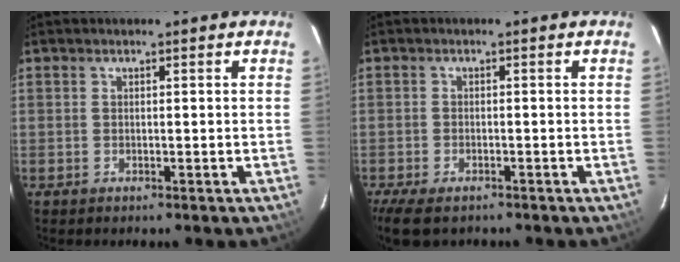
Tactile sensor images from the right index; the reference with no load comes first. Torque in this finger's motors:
{"motor_torque": [1.14, -1.00, 0.17, 0.07]}